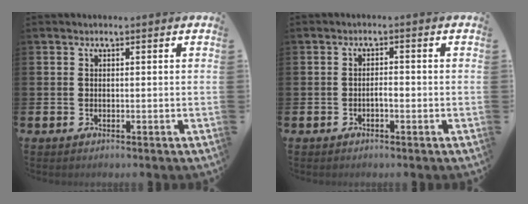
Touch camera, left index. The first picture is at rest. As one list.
[{"total": 1.2, "force": [-0.5, 0.4, 1.0], "torque": [-0.012, -0.004, -0.012]}]